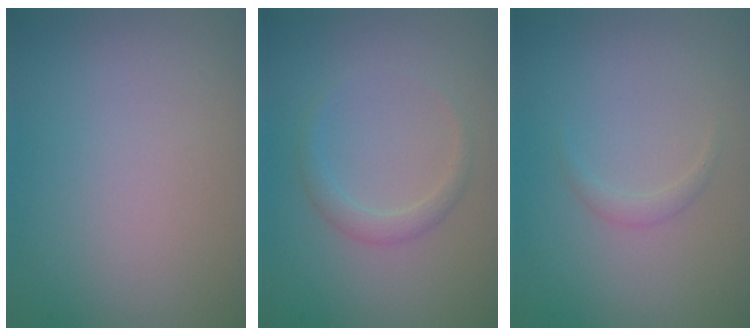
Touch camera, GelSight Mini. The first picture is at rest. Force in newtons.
{"total": 1.5, "press": 1.5, "slide": 0.2}
{"total": 0.8, "press": 0.8, "slide": 0.1}